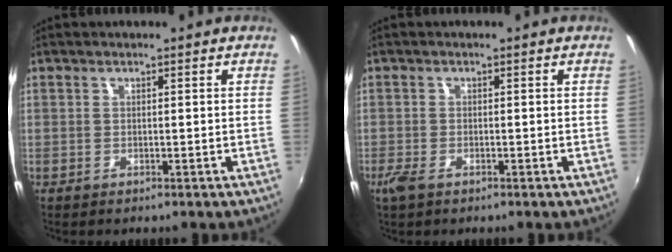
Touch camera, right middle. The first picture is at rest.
{"total": 2.6, "force": [-1.7, 1.1, 1.6], "torque": [-0.037, -0.008, -0.033]}